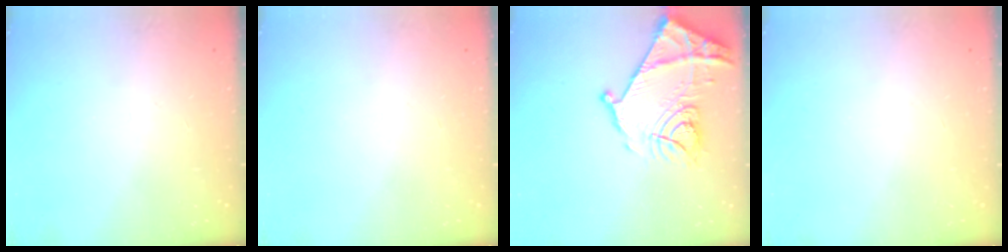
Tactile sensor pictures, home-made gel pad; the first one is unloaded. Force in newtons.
{"total": 0.0}
{"total": 18.1, "press": 18.0, "slide": 1.6}
{"total": 0.0}